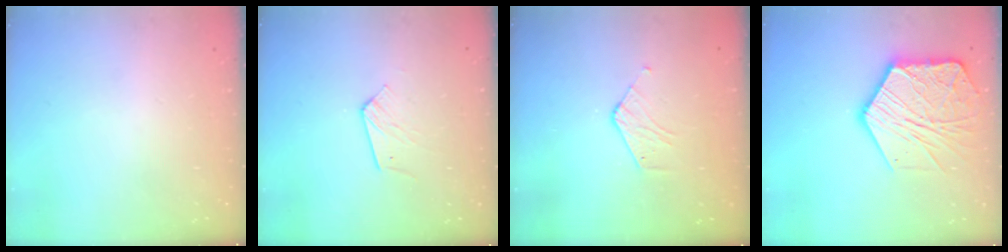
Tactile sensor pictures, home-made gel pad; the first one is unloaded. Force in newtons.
{"total": 6.0, "press": 5.9, "slide": 0.4}
{"total": 3.8, "press": 3.8, "slide": 0.3}
{"total": 18.6, "press": 18.6, "slide": 1.4}